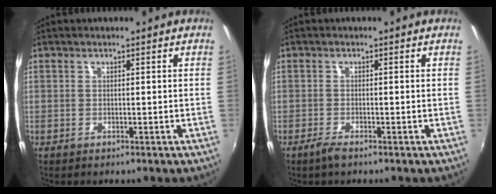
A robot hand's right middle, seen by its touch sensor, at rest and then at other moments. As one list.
[{"total": 2.0, "force": [-1.6, 0.3, 1.3], "torque": [-0.032, -0.004, -0.032]}]